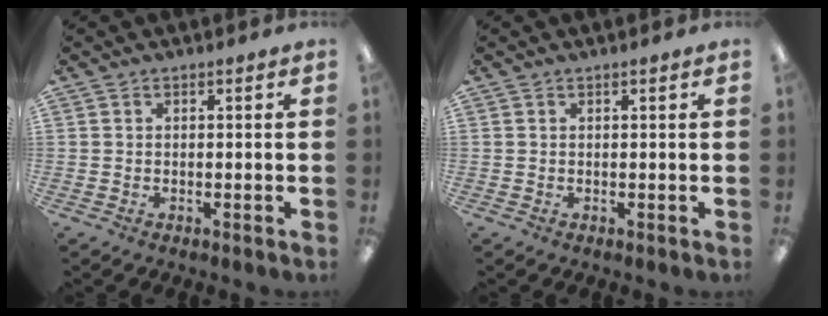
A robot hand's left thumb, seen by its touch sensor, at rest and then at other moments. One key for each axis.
{"total": 0.0}